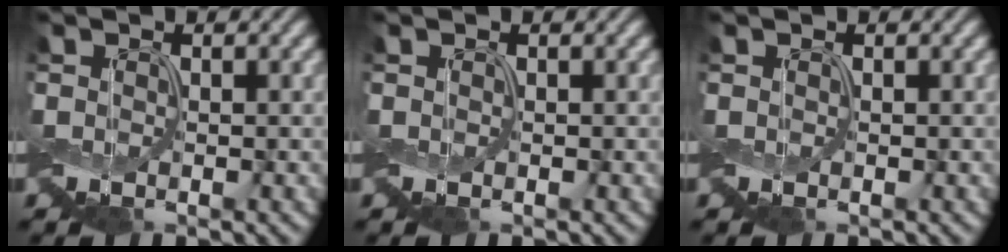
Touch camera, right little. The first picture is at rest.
{"total": 0.0}
{"total": 0.0}